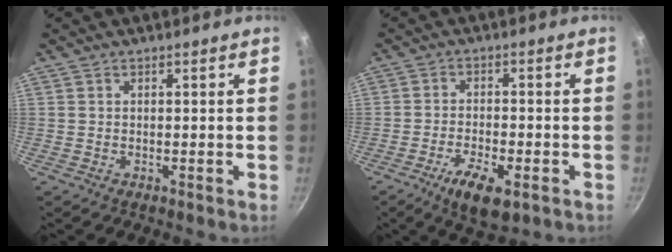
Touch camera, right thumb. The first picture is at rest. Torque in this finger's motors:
{"motor_torque": [0.90, 1.05, 0.98, -0.31, 0.25]}